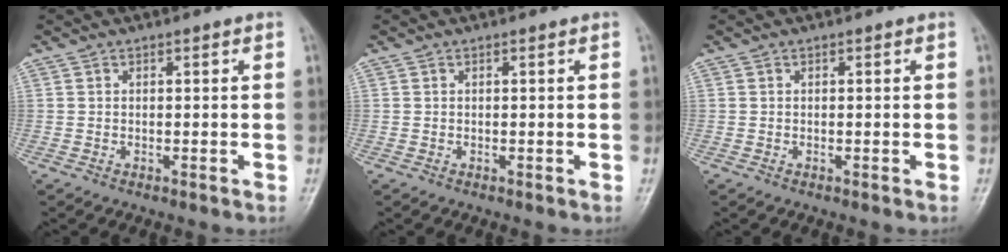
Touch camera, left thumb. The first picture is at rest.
{"total": 0.0}
{"total": 0.0}